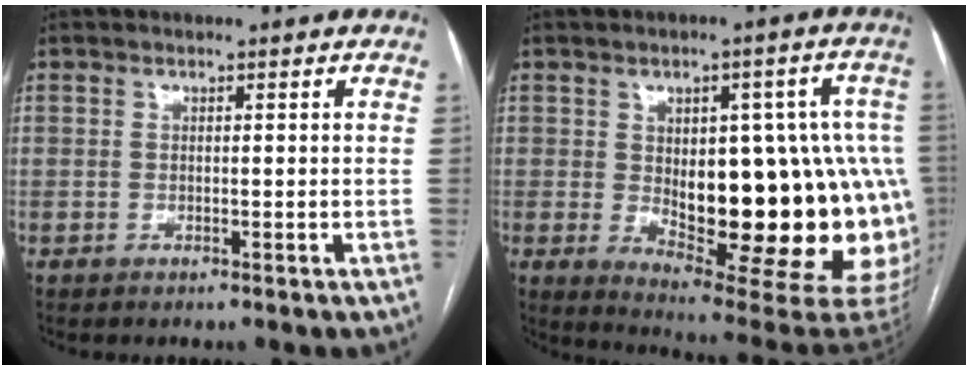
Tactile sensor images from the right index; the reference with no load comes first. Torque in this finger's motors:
{"motor_torque": [2.04, -0.10, 1.05, 0.21]}